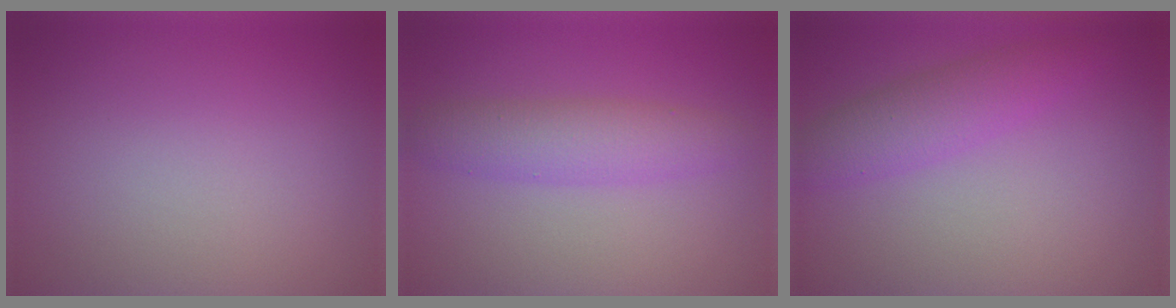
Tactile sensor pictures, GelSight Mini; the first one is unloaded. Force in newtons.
{"total": 3.5, "press": 3.5, "slide": 0.0}
{"total": 3.3, "press": 3.3, "slide": 0.1}